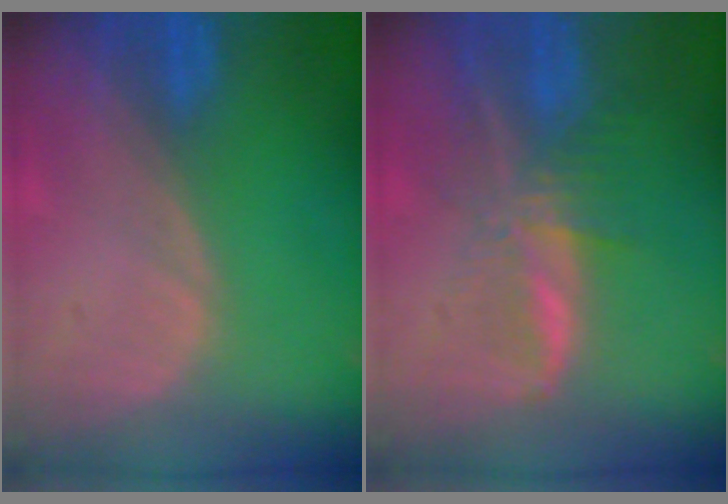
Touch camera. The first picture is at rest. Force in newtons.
{"total": 7.9, "press": 6.6, "slide": 4.2}